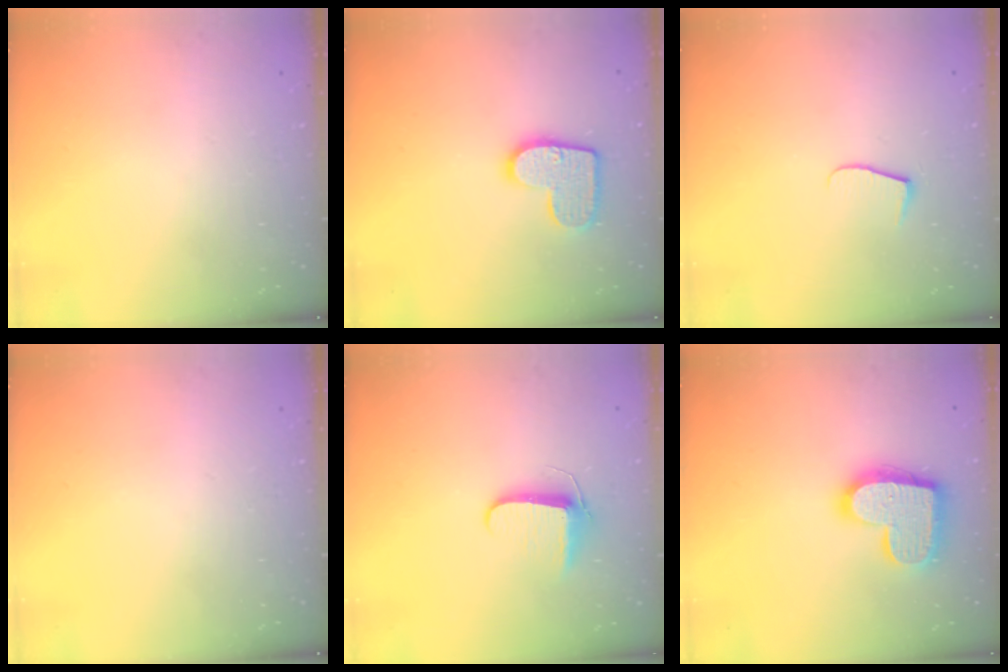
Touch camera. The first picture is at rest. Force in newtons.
{"total": 12.5, "press": 12.5, "slide": 0.7}
{"total": 6.2, "press": 6.2, "slide": 0.4}
{"total": 0.0}
{"total": 7.8, "press": 7.7, "slide": 1.1}
{"total": 17.0, "press": 17.0, "slide": 1.1}